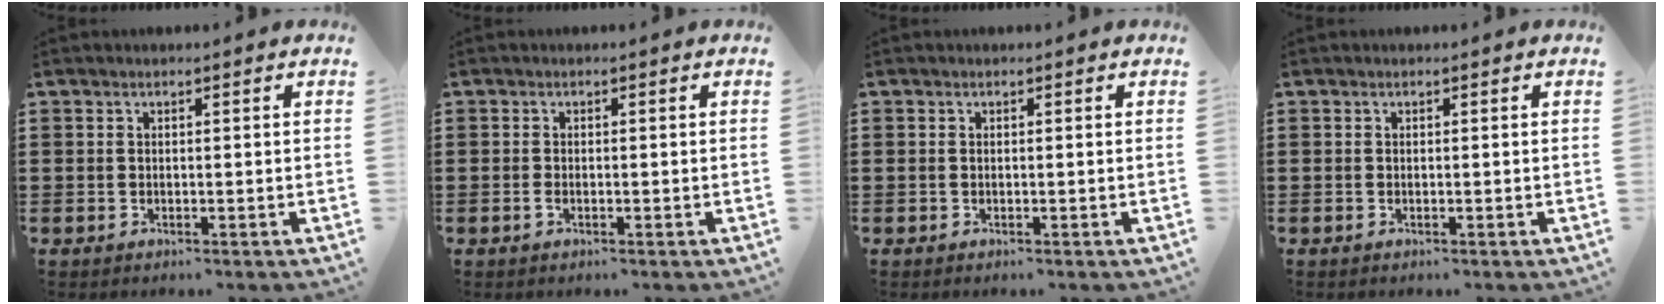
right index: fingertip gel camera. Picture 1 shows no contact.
{"total": 0.7, "force": [-0.4, 0.3, 0.5], "torque": [-0.021, -0.005, -0.009]}
{"total": 0.0}
{"total": 0.0}